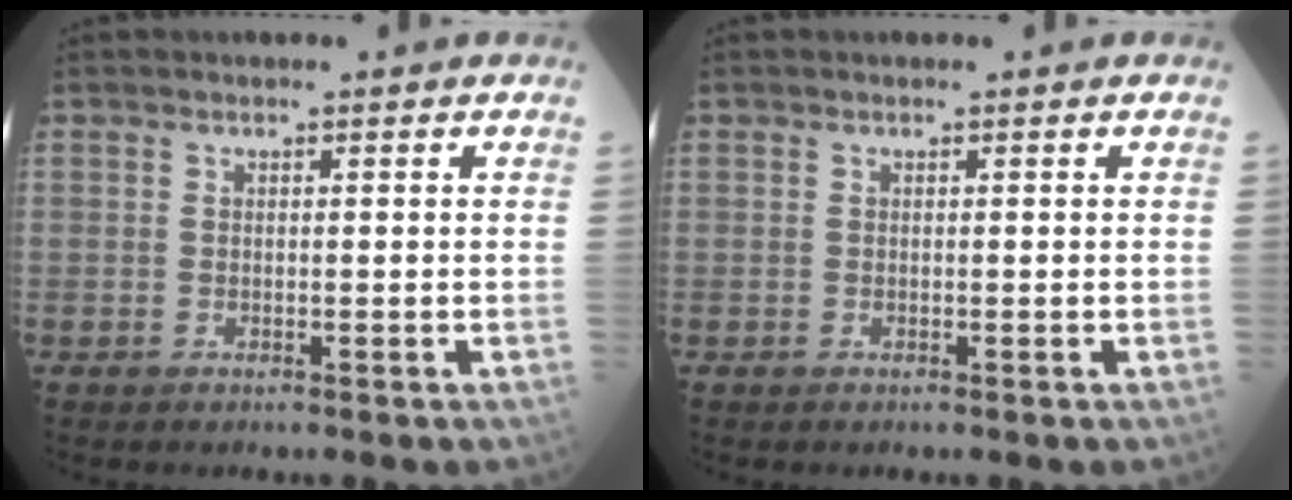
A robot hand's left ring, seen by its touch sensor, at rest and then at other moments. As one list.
[{"total": 0.0}]